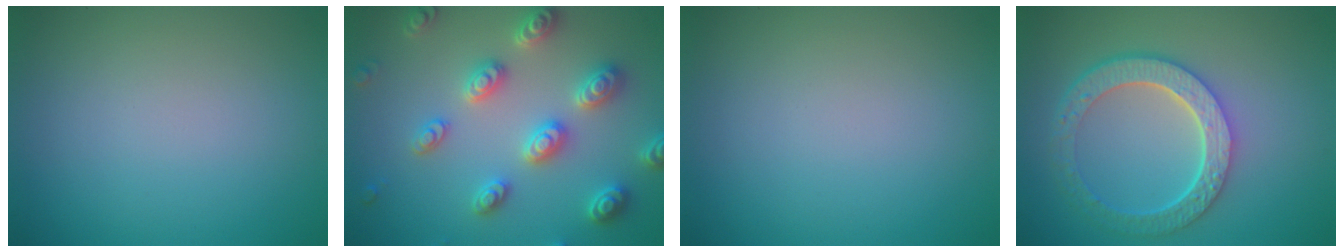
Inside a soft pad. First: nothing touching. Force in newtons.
{"total": 5.3, "press": 5.1, "slide": 1.2}
{"total": 0.0}
{"total": 6.0, "press": 4.6, "slide": 3.9}